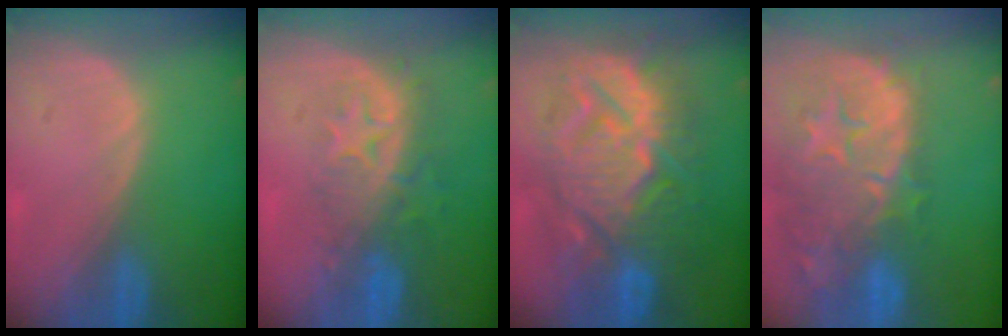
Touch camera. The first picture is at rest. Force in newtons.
{"total": 8.2, "press": 7.5, "slide": 3.3}
{"total": 14.0, "press": 13.9, "slide": 1.4}
{"total": 15.1, "press": 12.0, "slide": 9.2}